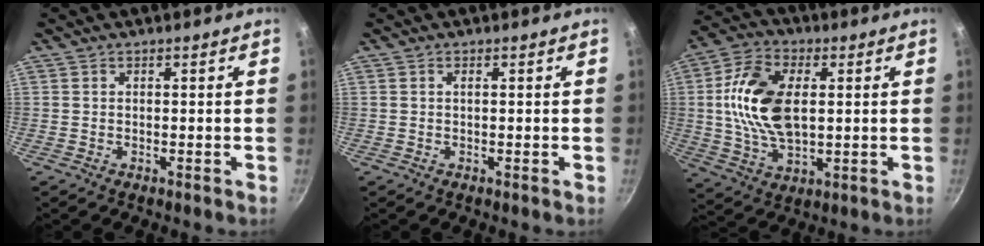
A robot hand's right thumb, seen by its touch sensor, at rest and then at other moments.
{"total": 0.6, "force": [0.0, 0.0, 0.6], "torque": [-0.011, 0.000, 0.000]}
{"total": 15.5, "force": [2.0, 9.0, 12.5], "torque": [-0.224, 0.004, 0.033]}